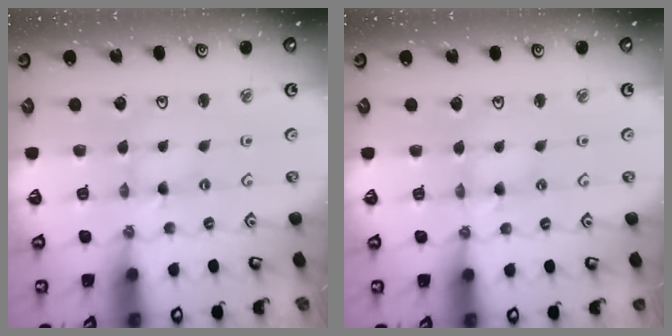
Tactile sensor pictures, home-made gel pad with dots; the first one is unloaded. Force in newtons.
{"total": 2.5, "press": 2.5, "slide": 0.2}